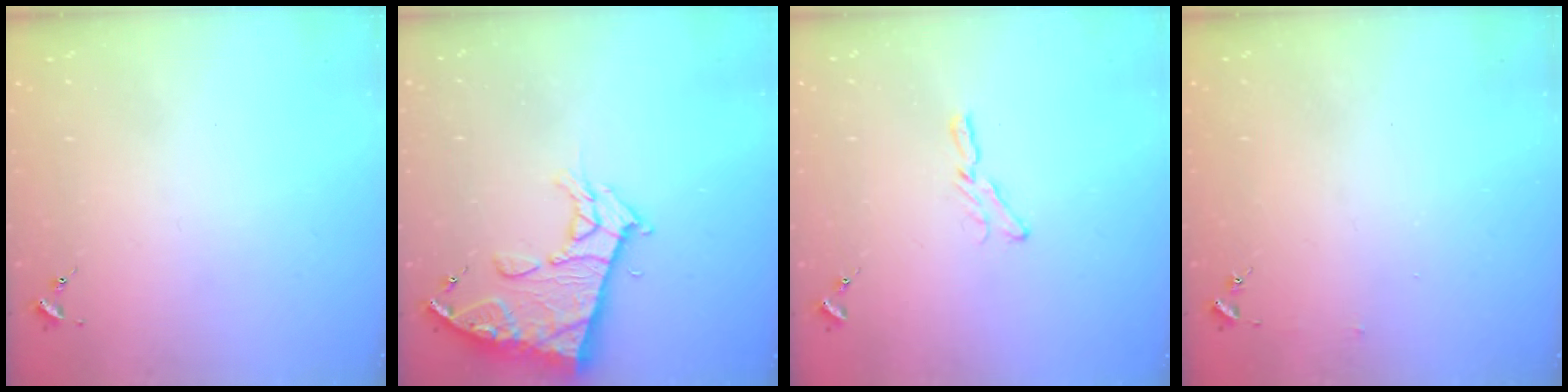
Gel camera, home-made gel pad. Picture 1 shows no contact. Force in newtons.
{"total": 14.1, "press": 14.0, "slide": 1.5}
{"total": 5.6, "press": 5.6, "slide": 0.5}
{"total": 2.5, "press": 2.5, "slide": 0.2}